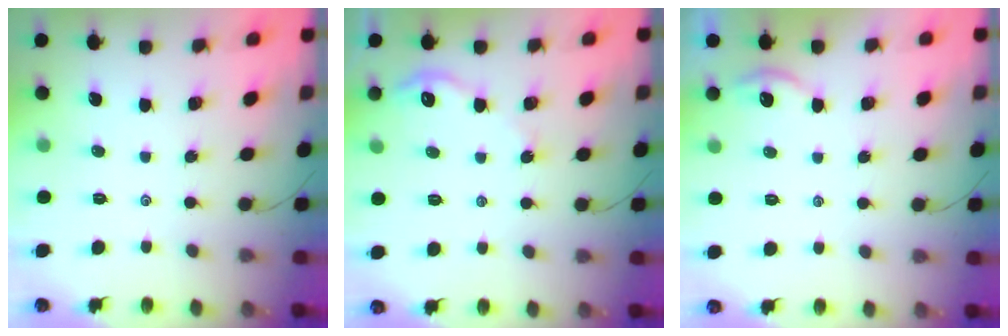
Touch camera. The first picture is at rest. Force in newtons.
{"total": 4.0, "press": 4.0, "slide": 0.5}
{"total": 1.9, "press": 1.9, "slide": 0.2}